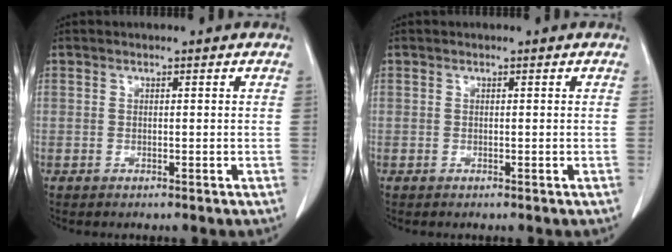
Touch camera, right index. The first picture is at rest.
{"total": 0.0}